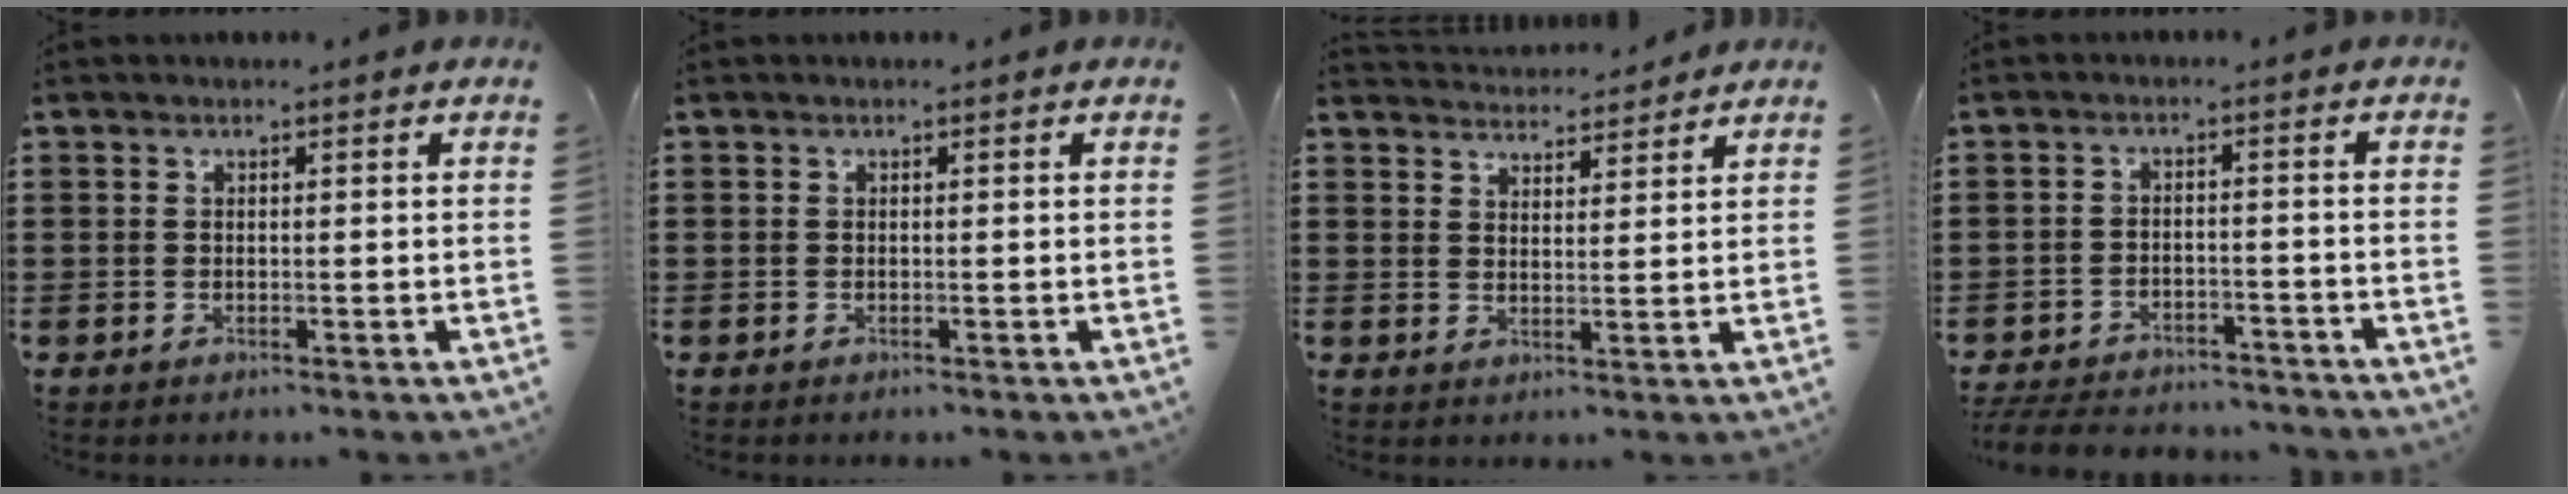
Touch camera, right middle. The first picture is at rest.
{"total": 0.0}
{"total": 3.4, "force": [3.4, 0.3, -0.3], "torque": [-0.004, -0.017, 0.062]}
{"total": 5.0, "force": [-4.9, 0.5, 0.6], "torque": [-0.028, 0.004, -0.102]}